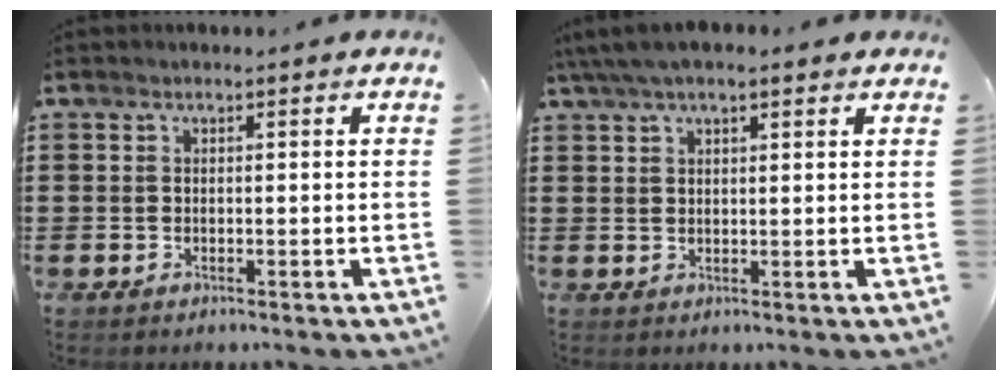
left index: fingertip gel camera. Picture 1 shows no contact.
{"total": 4.3, "force": [3.0, 1.3, 2.7], "torque": [-0.059, 0.006, 0.056]}